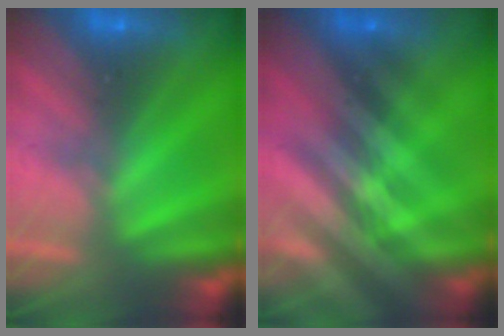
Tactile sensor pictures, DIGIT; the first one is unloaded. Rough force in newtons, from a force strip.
{"total": 2.4}